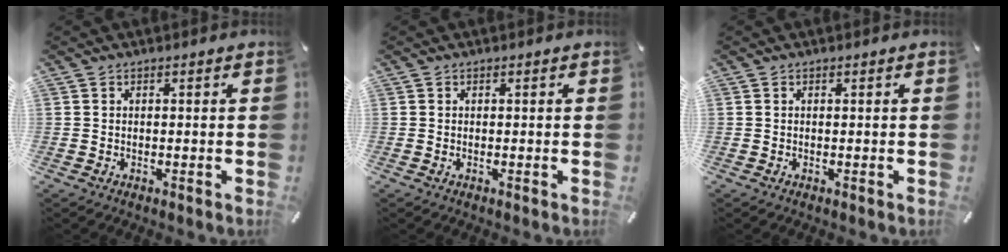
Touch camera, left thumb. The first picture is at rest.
{"total": 0.0}
{"total": 0.0}